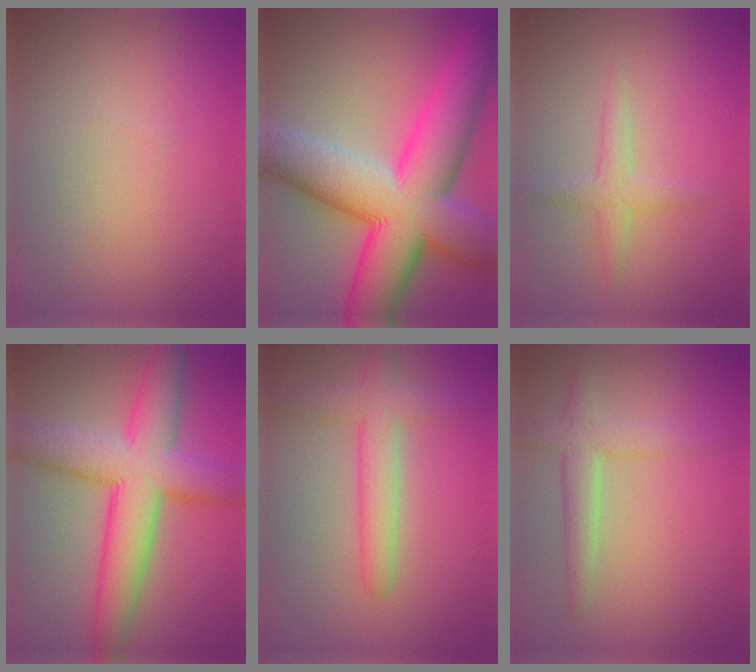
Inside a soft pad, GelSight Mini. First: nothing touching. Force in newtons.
{"total": 15.9, "press": 15.9, "slide": 0.5}
{"total": 2.0, "press": 2.0, "slide": 0.2}
{"total": 10.0, "press": 10.0, "slide": 0.4}
{"total": 4.4, "press": 4.4, "slide": 0.3}
{"total": 3.2, "press": 3.2, "slide": 0.2}